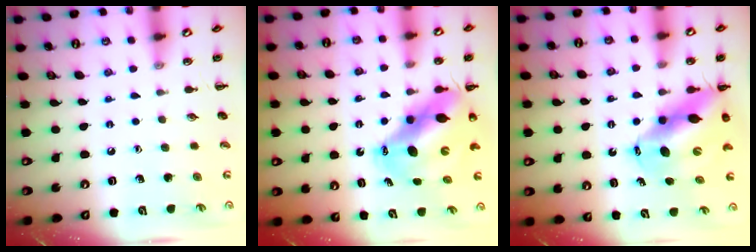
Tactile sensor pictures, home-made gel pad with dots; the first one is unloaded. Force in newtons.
{"total": 13.3, "press": 12.9, "slide": 3.1}
{"total": 13.5, "press": 12.9, "slide": 3.7}